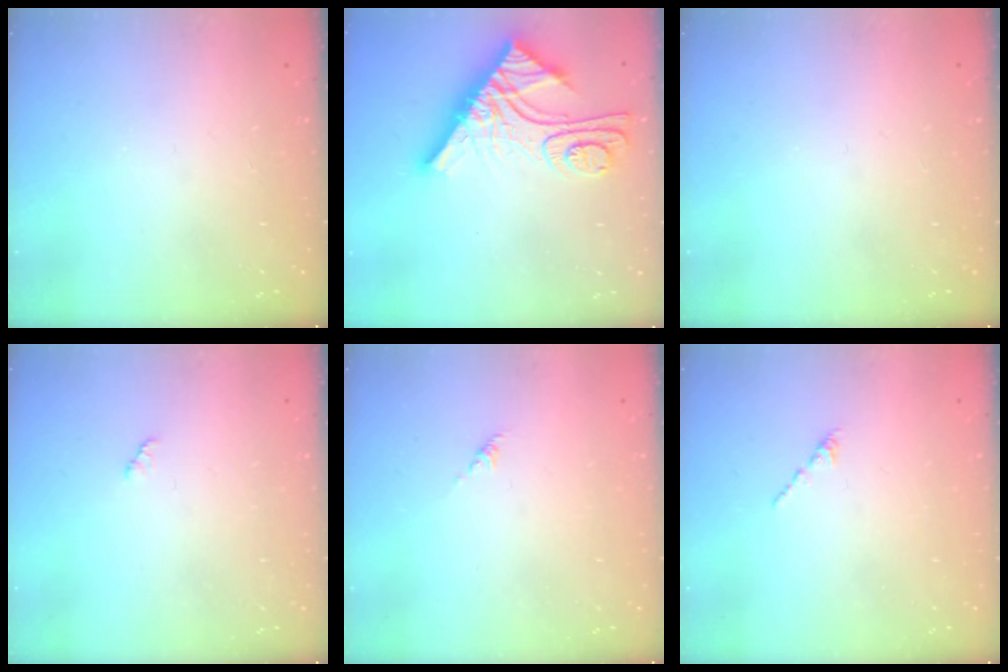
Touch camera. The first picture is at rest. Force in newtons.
{"total": 14.7, "press": 14.6, "slide": 1.2}
{"total": 0.0}
{"total": 2.1, "press": 2.1, "slide": 0.3}
{"total": 0.6, "press": 0.4, "slide": 0.4}
{"total": 0.6, "press": 0.5, "slide": 0.3}